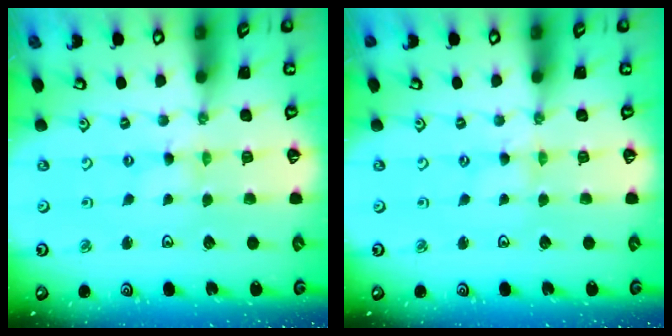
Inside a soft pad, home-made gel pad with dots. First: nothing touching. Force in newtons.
{"total": 0.0}